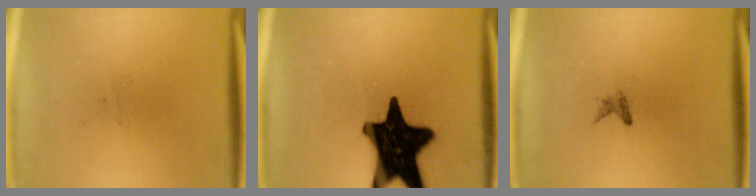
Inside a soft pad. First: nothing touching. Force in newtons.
{"total": 19.9}
{"total": 0.9}